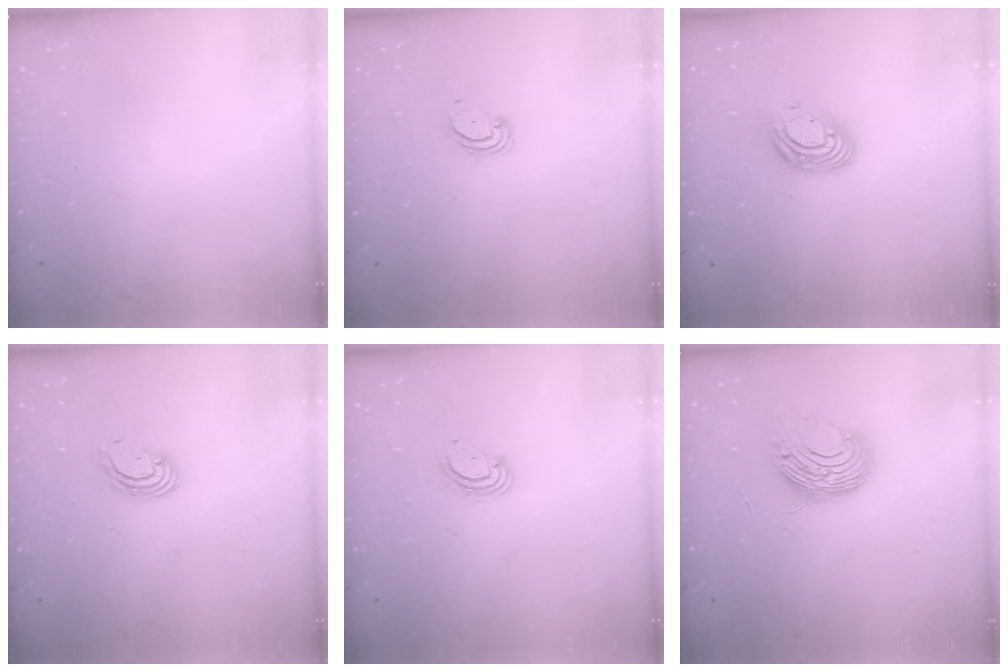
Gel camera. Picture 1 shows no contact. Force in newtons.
{"total": 2.2, "press": 2.2, "slide": 0.3}
{"total": 12.1, "press": 12.0, "slide": 1.2}
{"total": 3.1, "press": 3.1, "slide": 0.1}
{"total": 3.3, "press": 3.3, "slide": 0.2}
{"total": 9.7, "press": 9.7, "slide": 0.1}